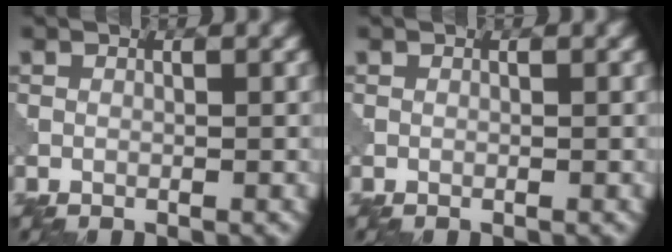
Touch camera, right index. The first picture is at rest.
{"total": 0.0}